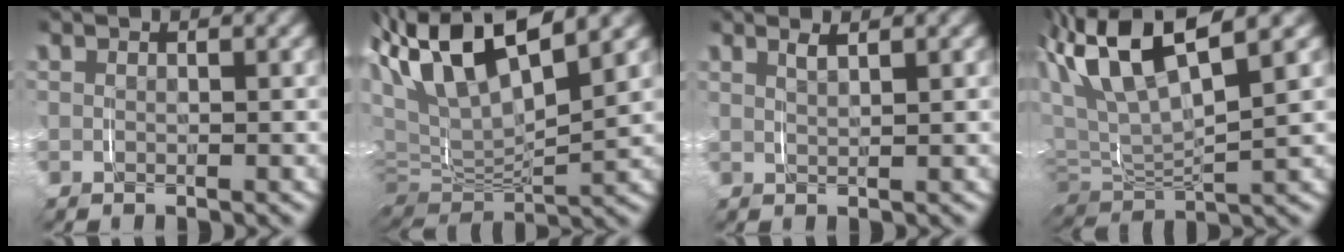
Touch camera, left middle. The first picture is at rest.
{"total": 12.5, "force": [5.1, 7.2, 8.9], "torque": [-0.199, 0.009, 0.079]}
{"total": 1.2, "force": [0.9, -0.1, 0.8], "torque": [-0.018, -0.003, 0.019]}
{"total": 10.5, "force": [3.8, 6.3, 7.5], "torque": [-0.174, 0.007, 0.058]}